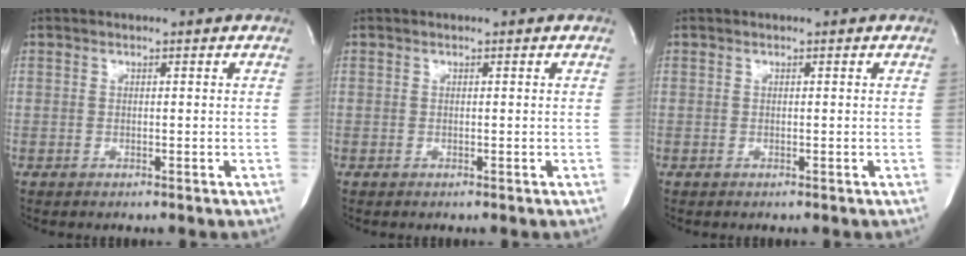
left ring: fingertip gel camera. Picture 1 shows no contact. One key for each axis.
{"total": 0.0}
{"total": 0.0}